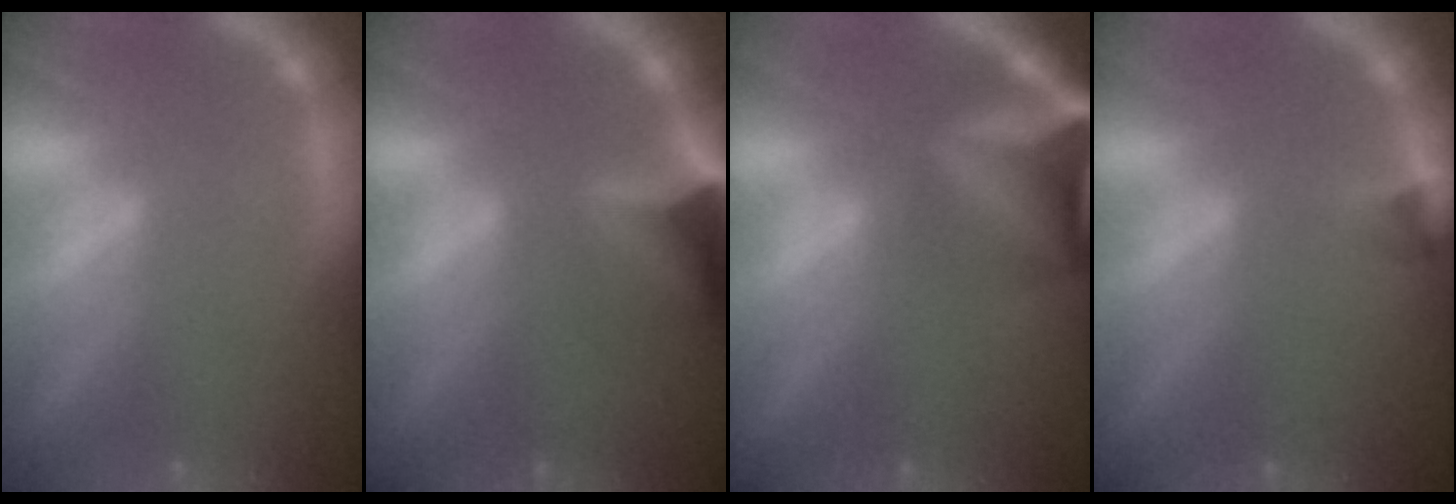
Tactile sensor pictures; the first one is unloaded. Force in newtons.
{"total": 6.4}
{"total": 10.0}
{"total": 1.4}